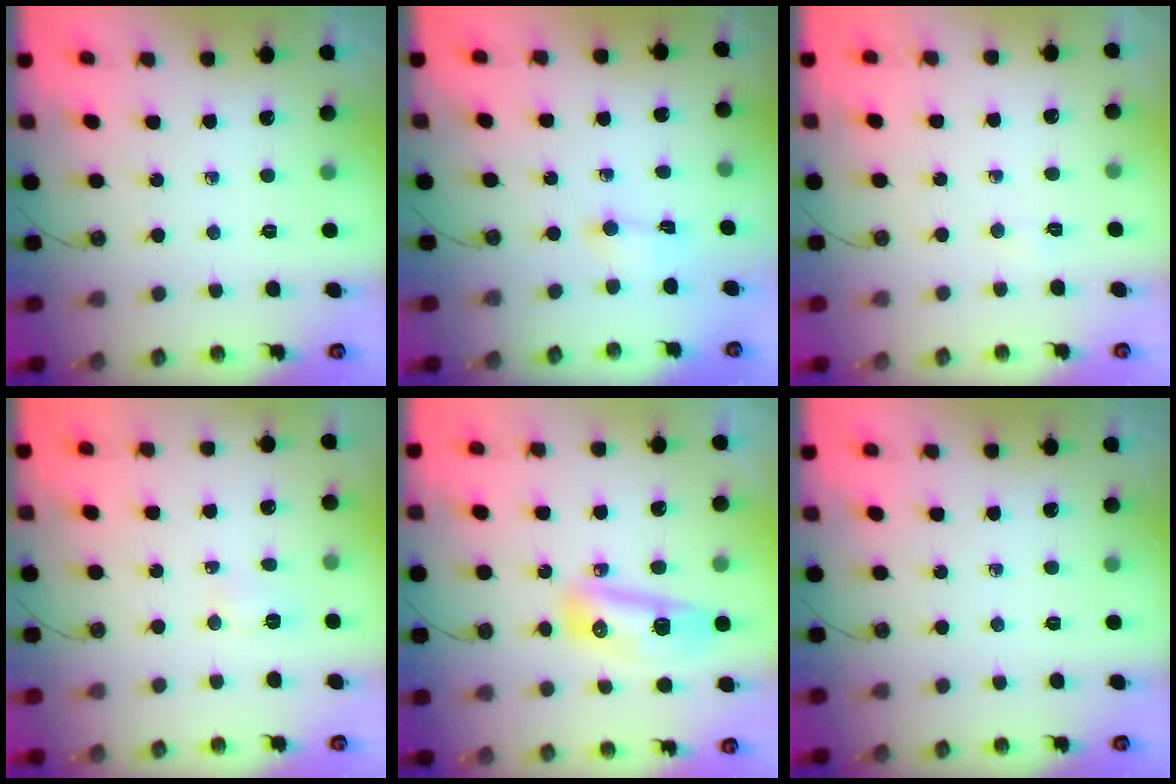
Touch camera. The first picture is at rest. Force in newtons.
{"total": 1.5, "press": 1.3, "slide": 0.7}
{"total": 2.1, "press": 1.6, "slide": 1.4}
{"total": 4.0, "press": 3.9, "slide": 0.4}
{"total": 10.2, "press": 10.0, "slide": 1.8}
{"total": 0.0}